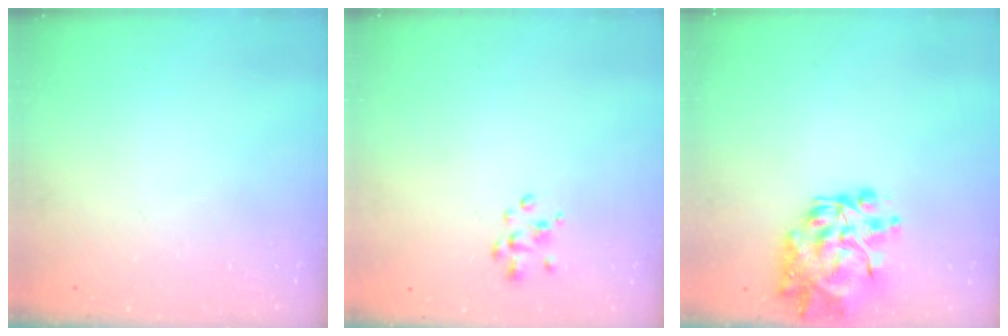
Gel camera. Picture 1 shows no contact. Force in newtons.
{"total": 2.5, "press": 2.5, "slide": 0.4}
{"total": 12.0, "press": 11.4, "slide": 3.9}